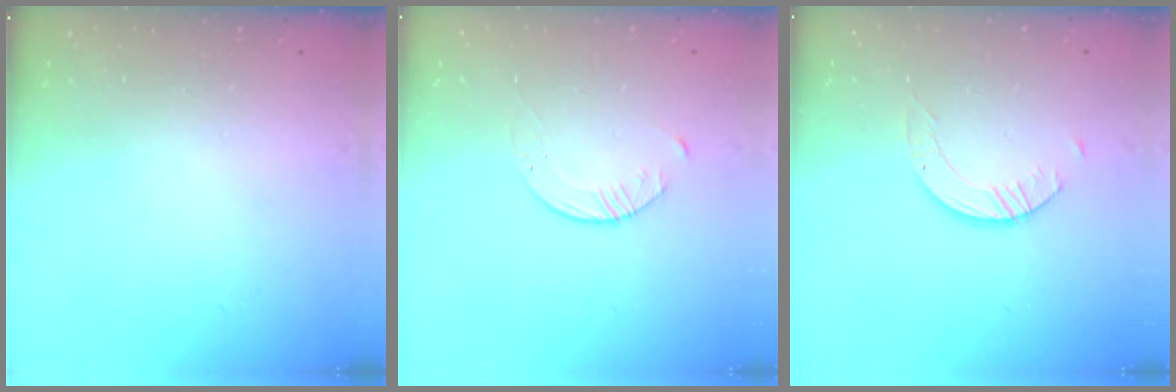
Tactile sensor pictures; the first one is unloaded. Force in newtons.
{"total": 3.9, "press": 3.9, "slide": 0.4}
{"total": 2.6, "press": 2.5, "slide": 0.3}